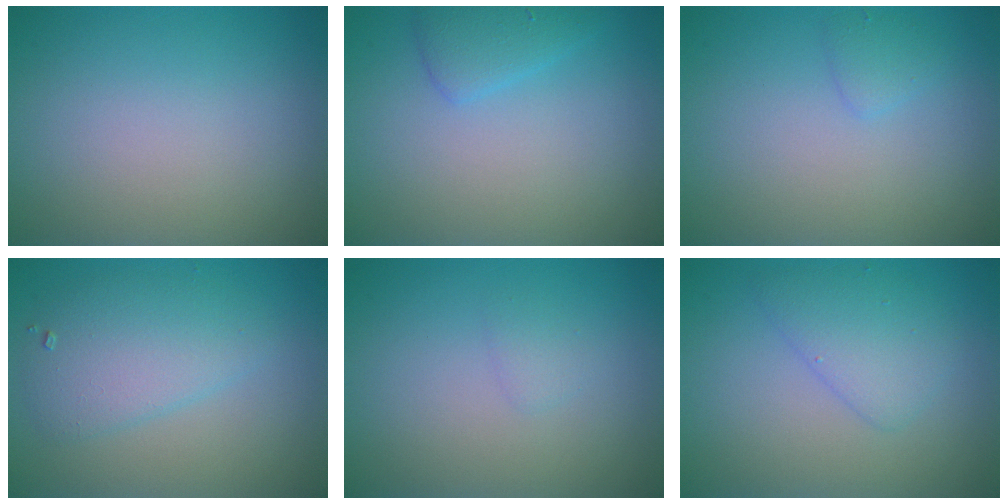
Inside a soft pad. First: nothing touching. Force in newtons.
{"total": 2.0, "press": 2.0, "slide": 0.2}
{"total": 1.0, "press": 1.0, "slide": 0.1}
{"total": 3.8, "press": 3.8, "slide": 0.1}
{"total": 0.8, "press": 0.8, "slide": 0.1}
{"total": 2.8, "press": 2.8, "slide": 0.1}